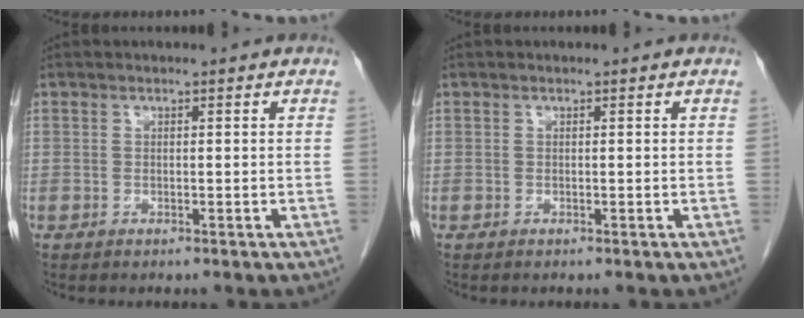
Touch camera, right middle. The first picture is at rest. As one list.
[{"total": 0.0}]